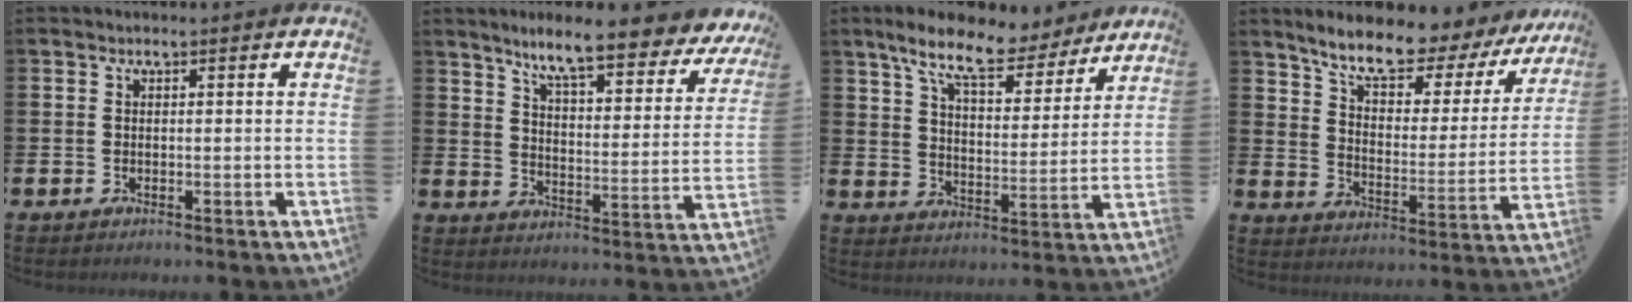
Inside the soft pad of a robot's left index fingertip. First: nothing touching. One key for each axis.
{"total": 9.0, "fx": 7.8, "fy": 1.0, "fz": 4.3, "tx": -0.097, "ty": -0.055, "tz": 0.130}
{"total": 10.3, "fx": 8.8, "fy": 2.9, "fz": 4.5, "tx": -0.107, "ty": -0.047, "tz": 0.153}
{"total": 8.9, "fx": 7.9, "fy": 2.1, "fz": 3.7, "tx": -0.093, "ty": -0.058, "tz": 0.127}